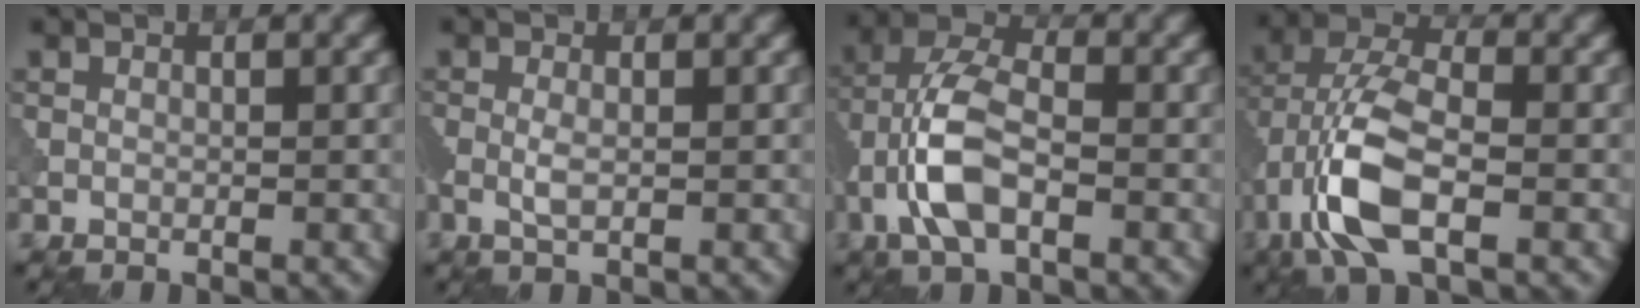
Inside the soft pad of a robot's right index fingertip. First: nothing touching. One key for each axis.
{"total": 1.2, "fx": 0.0, "fy": 0.4, "fz": 1.2, "tx": -0.027, "ty": 0.000, "tz": -0.001}
{"total": 5.9, "fx": -2.0, "fy": 2.7, "fz": 4.8, "tx": -0.101, "ty": 0.012, "tz": -0.044}
{"total": 7.7, "fx": -2.9, "fy": 3.4, "fz": 6.3, "tx": -0.138, "ty": 0.008, "tz": -0.063}